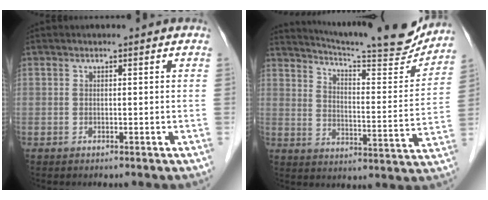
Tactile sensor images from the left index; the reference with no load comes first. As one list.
[{"total": 21.7, "force": [20.2, 1.5, 7.6], "torque": [-0.117, -0.051, 0.267]}]